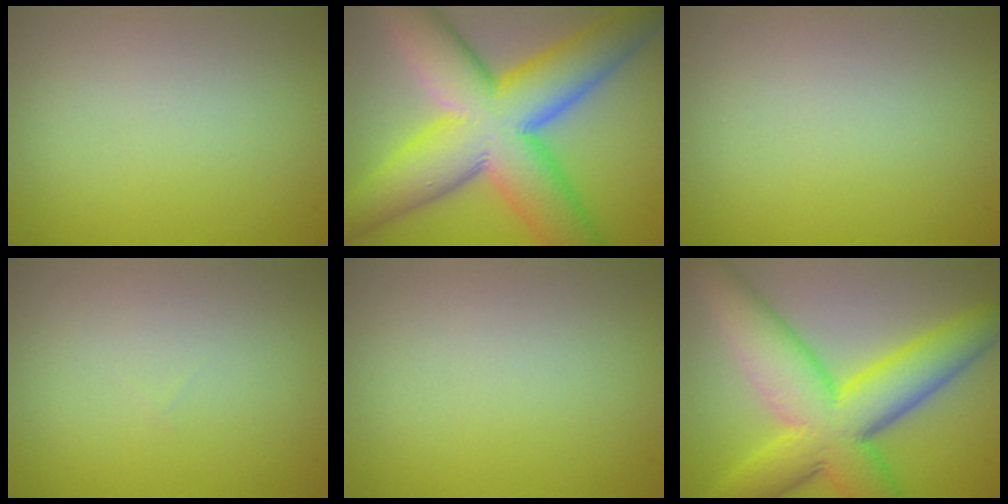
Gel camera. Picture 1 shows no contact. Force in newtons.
{"total": 15.0, "press": 15.0, "slide": 0.6}
{"total": 0.0}
{"total": 0.0}
{"total": 0.0}
{"total": 11.4, "press": 11.4, "slide": 0.1}